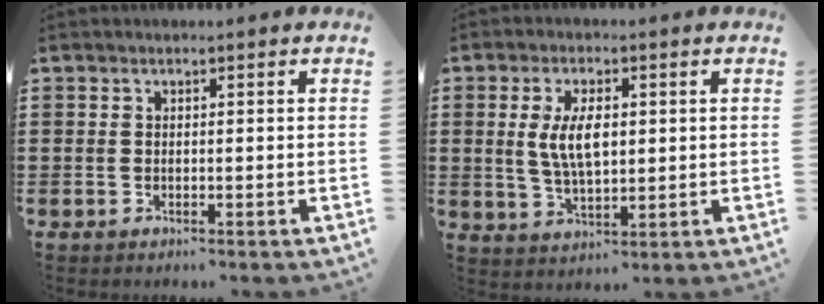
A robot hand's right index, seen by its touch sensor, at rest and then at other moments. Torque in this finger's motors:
{"motor_torque": [0.87, 0.19, 0.26, 0.13]}